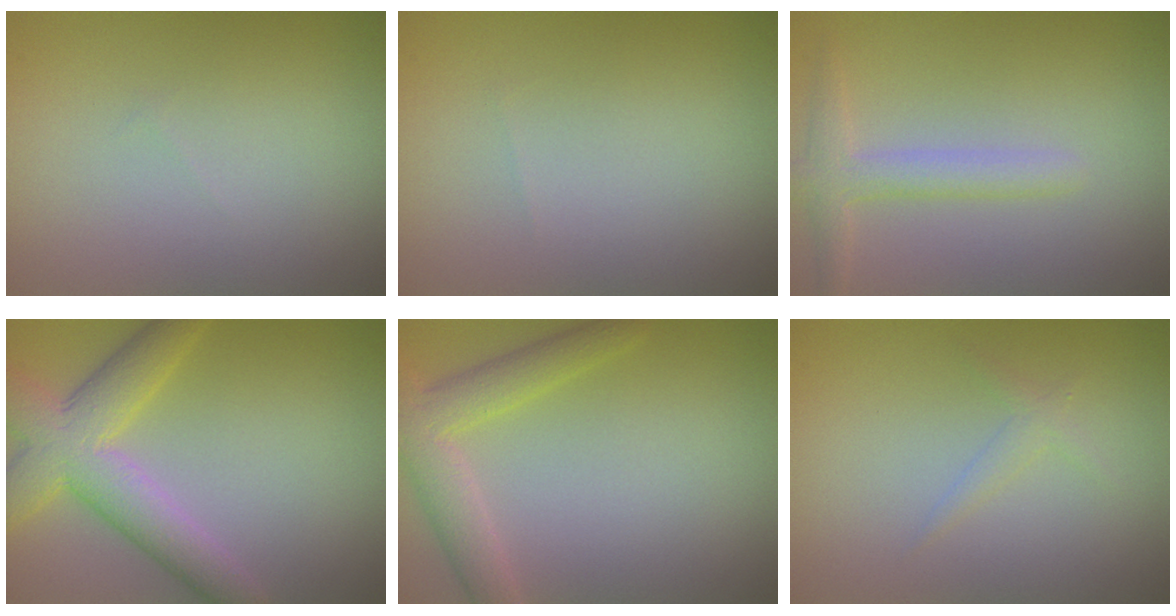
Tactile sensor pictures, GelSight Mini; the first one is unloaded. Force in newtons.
{"total": 0.0}
{"total": 2.4, "press": 2.4, "slide": 0.1}
{"total": 6.3, "press": 6.3, "slide": 0.4}
{"total": 4.0, "press": 4.0, "slide": 0.3}
{"total": 1.0, "press": 1.0, "slide": 0.0}